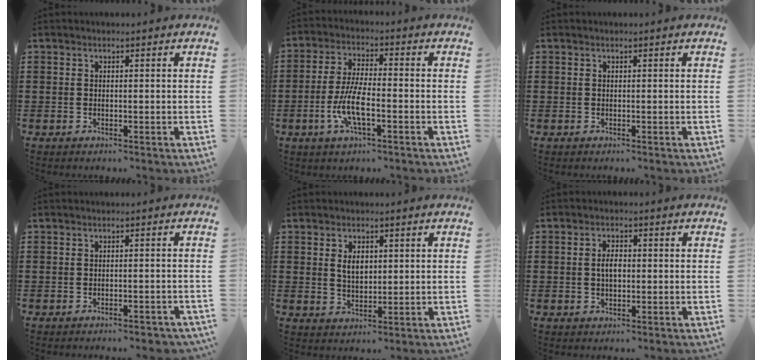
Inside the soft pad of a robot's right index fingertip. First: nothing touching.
{"total": 7.3, "force": [-2.5, 2.1, 6.5], "torque": [-0.148, -0.014, -0.053]}
{"total": 0.0}
{"total": 1.4, "force": [-1.3, 0.2, 0.5], "torque": [-0.013, -0.001, -0.025]}
{"total": 3.3, "force": [0.8, 1.9, 2.6], "torque": [-0.047, 0.005, 0.012]}
{"total": 2.7, "force": [-0.1, 1.3, 2.3], "torque": [-0.045, 0.004, -0.002]}